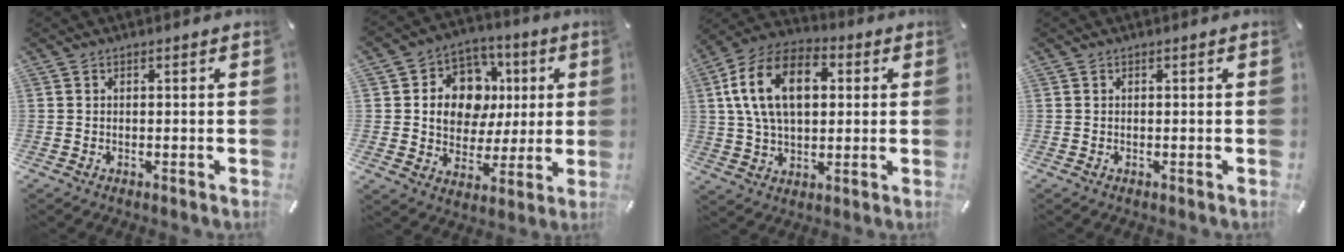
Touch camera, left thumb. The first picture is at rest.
{"total": 12.3, "force": [1.4, 11.2, 5.0], "torque": [-0.084, 0.003, 0.036]}
{"total": 16.7, "force": [3.5, 10.8, 12.2], "torque": [-0.265, 0.010, 0.057]}
{"total": 0.0}